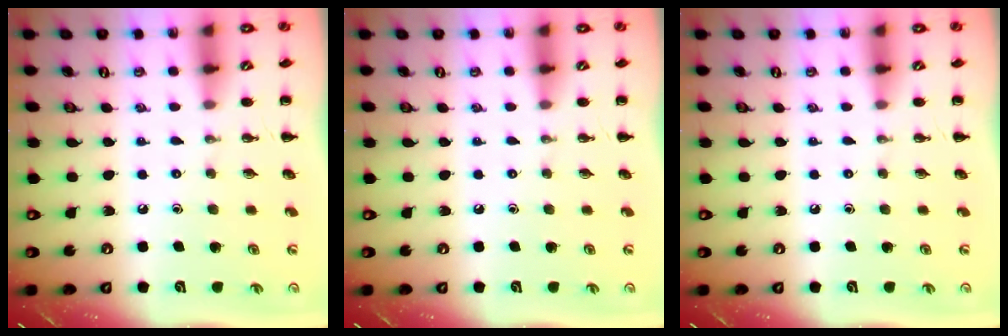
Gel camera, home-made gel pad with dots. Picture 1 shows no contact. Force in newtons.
{"total": 0.0}
{"total": 0.0}